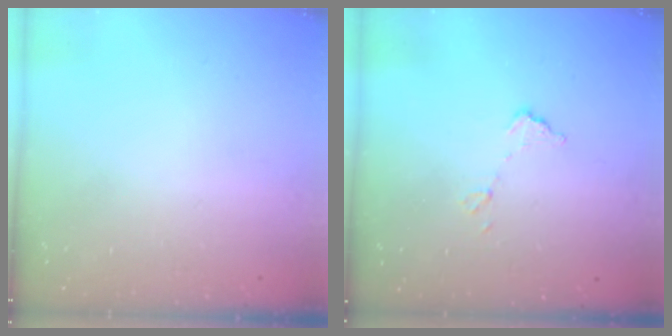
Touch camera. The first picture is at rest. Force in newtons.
{"total": 6.3, "press": 6.3, "slide": 0.4}